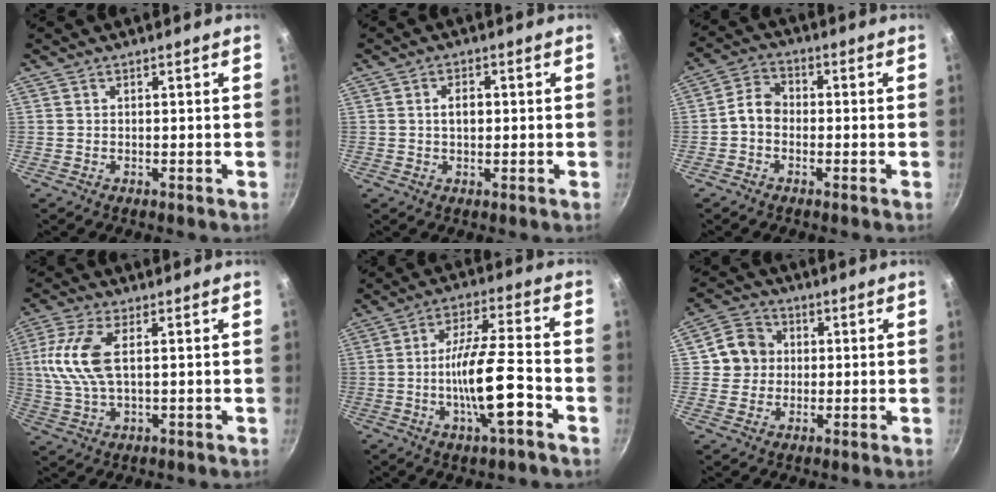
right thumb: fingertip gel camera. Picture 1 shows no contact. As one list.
[{"total": 3.2, "force": [0.3, 2.0, 2.5], "torque": [-0.032, 0.008, 0.003]}, {"total": 5.0, "force": [-1.0, 3.8, 3.1], "torque": [-0.045, 0.025, -0.034]}, {"total": 10.6, "force": [1.8, 4.9, 9.2], "torque": [-0.200, 0.007, 0.031]}, {"total": 12.9, "force": [-4.2, 2.7, 11.9], "torque": [-0.207, 0.024, -0.078]}, {"total": 7.5, "force": [0.8, 7.0, 2.6], "torque": [-0.005, 0.011, 0.001]}]